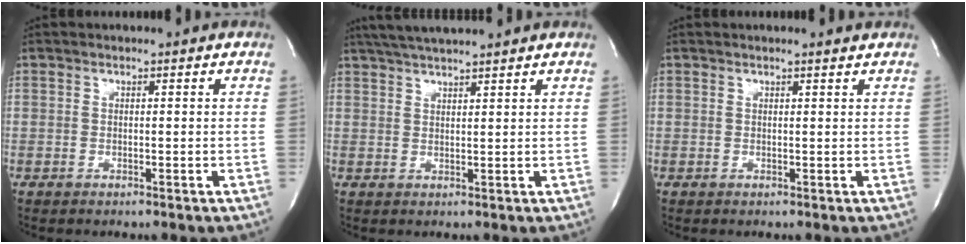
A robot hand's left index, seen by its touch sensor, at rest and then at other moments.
{"total": 6.8, "force": [6.0, -0.6, 3.2], "torque": [-0.058, 0.024, 0.099]}
{"total": 1.3, "force": [1.2, -0.3, 0.3], "torque": [-0.014, -0.003, 0.015]}